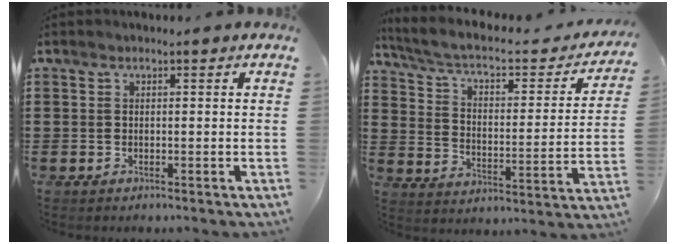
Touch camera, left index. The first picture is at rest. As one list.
[{"total": 4.6, "force": [3.4, 1.2, 2.8], "torque": [-0.072, -0.030, 0.050]}]